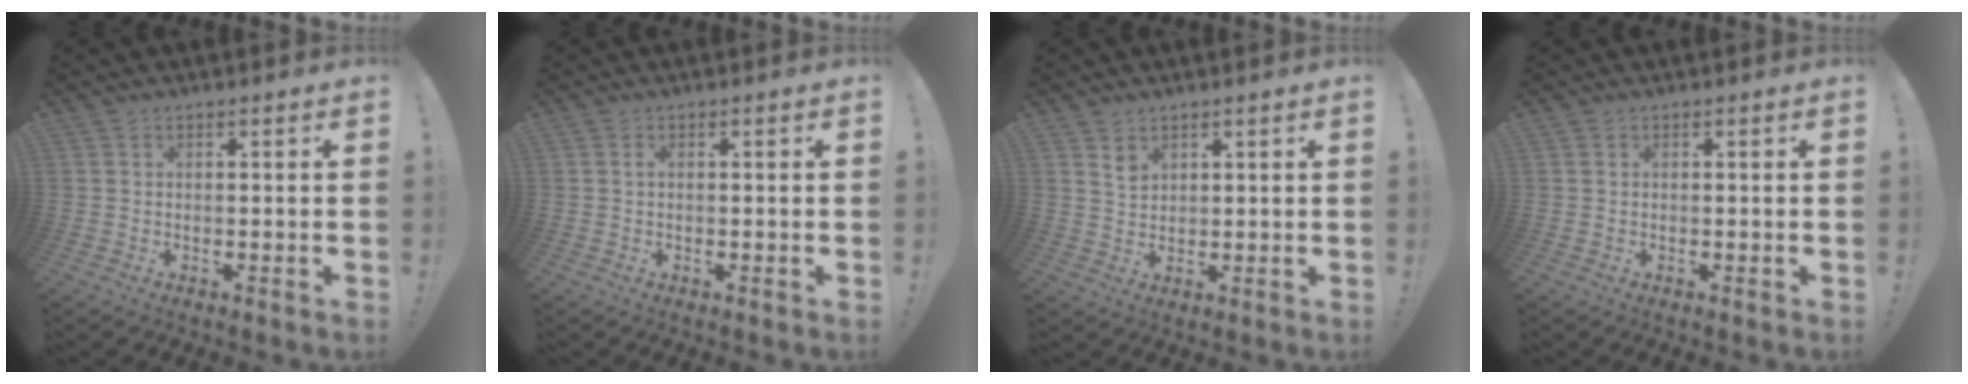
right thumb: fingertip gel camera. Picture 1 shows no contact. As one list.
[{"total": 0.5, "force": [-0.1, 0.1, 0.5], "torque": [-0.011, 0.001, -0.002]}, {"total": 3.8, "force": [2.5, 2.6, 1.0], "torque": [-0.005, -0.018, 0.044]}, {"total": 0.0}]